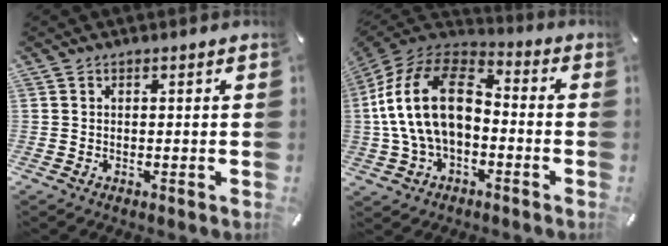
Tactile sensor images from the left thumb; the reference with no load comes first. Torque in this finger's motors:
{"motor_torque": [1.81, 3.20, 1.78, -0.99, 1.05]}